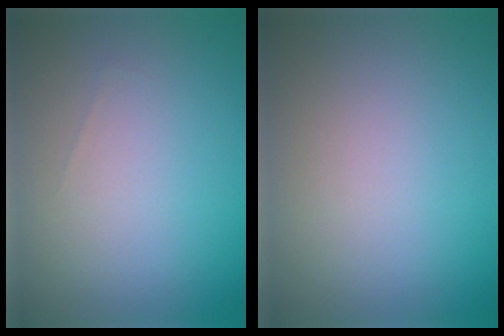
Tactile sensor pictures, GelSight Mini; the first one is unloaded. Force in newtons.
{"total": 0.0}